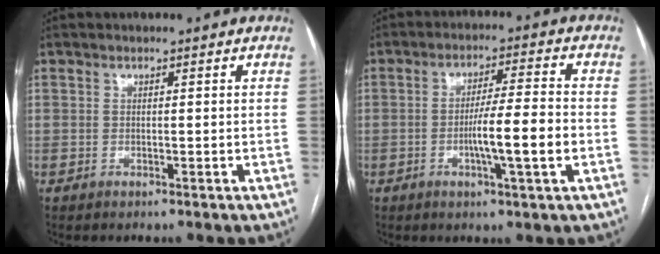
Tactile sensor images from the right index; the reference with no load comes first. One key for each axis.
{"total": 8.2, "fx": -2.1, "fy": -0.1, "fz": 8.0, "tx": -0.133, "ty": 0.001, "tz": -0.036}